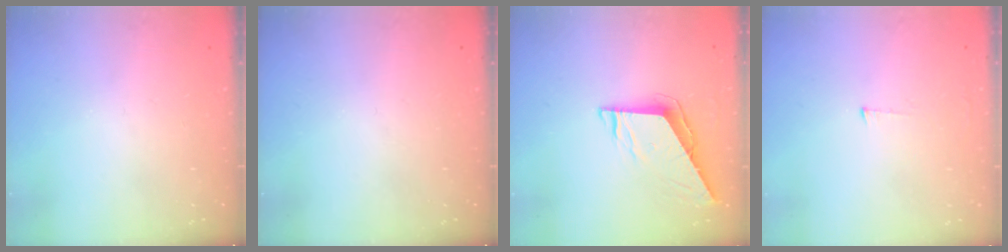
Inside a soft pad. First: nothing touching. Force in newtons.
{"total": 0.0}
{"total": 7.2, "press": 7.2, "slide": 0.5}
{"total": 3.0, "press": 3.0, "slide": 0.3}